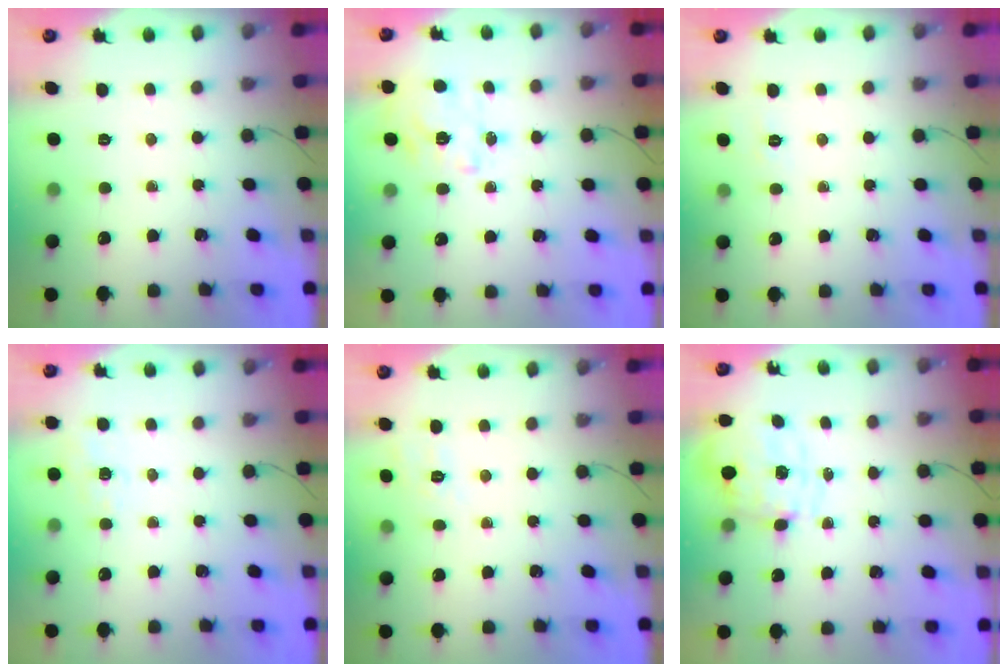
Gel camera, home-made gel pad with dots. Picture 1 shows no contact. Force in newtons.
{"total": 2.4, "press": 2.4, "slide": 0.3}
{"total": 3.5, "press": 3.2, "slide": 1.5}
{"total": 4.5, "press": 4.1, "slide": 1.8}
{"total": 2.1, "press": 0.5, "slide": 2.0}
{"total": 1.9, "press": 1.5, "slide": 1.1}